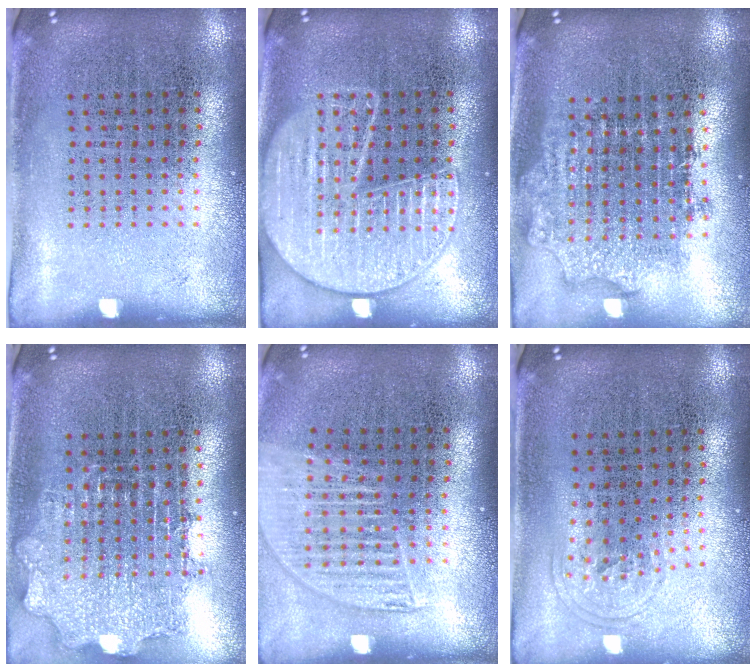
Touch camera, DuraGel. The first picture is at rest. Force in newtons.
{"total": 3.5, "press": 3.5, "slide": 0.3}
{"total": 1.8, "press": 1.4, "slide": 1.1}
{"total": 1.8, "press": 1.4, "slide": 1.0}
{"total": 1.5, "press": 1.3, "slide": 0.7}
{"total": 0.9, "press": 0.6, "slide": 0.7}